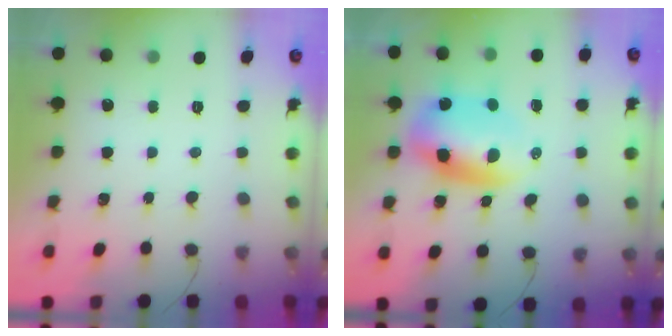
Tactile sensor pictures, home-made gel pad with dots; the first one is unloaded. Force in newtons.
{"total": 10.3, "press": 10.0, "slide": 2.5}